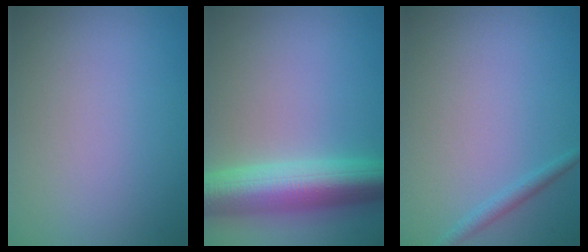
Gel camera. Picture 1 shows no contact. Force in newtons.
{"total": 8.4, "press": 8.4, "slide": 0.2}
{"total": 1.2, "press": 1.2, "slide": 0.0}